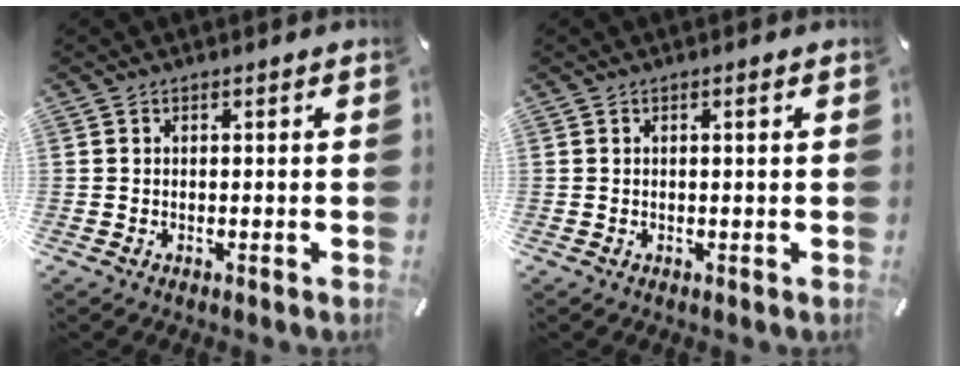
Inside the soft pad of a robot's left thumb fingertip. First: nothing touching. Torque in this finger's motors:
{"motor_torque": [-0.26, -0.27, -0.03, 0.14, -0.01]}